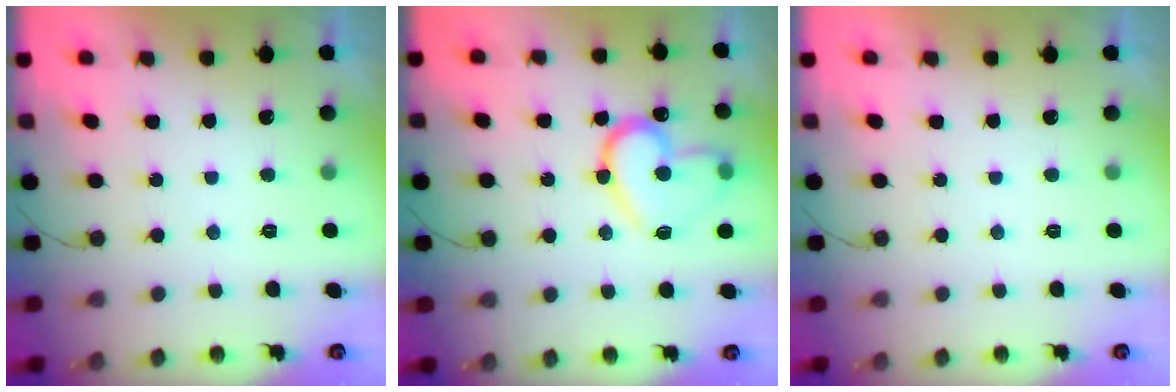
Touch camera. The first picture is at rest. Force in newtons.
{"total": 16.8, "press": 16.8, "slide": 1.3}
{"total": 1.8, "press": 1.8, "slide": 0.1}